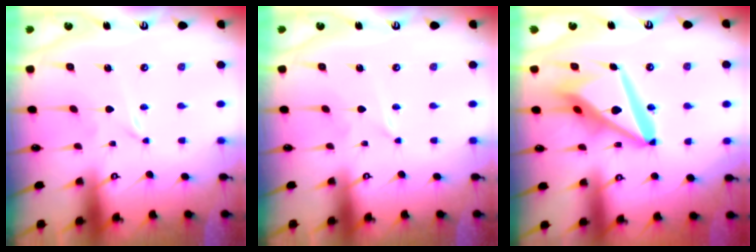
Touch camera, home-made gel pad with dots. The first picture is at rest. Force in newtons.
{"total": 1.4, "press": 1.3, "slide": 0.3}
{"total": 17.2, "press": 17.1, "slide": 2.1}